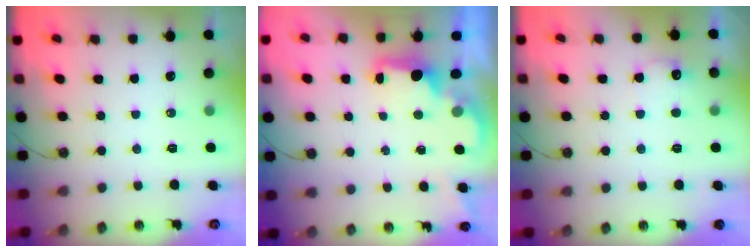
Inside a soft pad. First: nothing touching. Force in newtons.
{"total": 2.1, "press": 2.0, "slide": 0.7}
{"total": 6.9, "press": 6.8, "slide": 1.3}